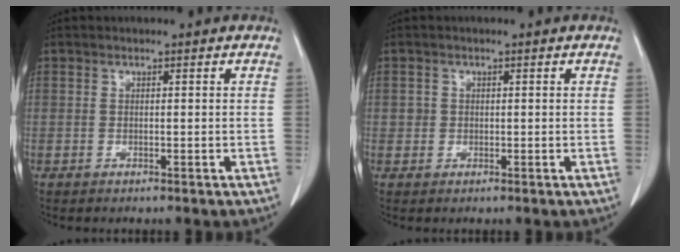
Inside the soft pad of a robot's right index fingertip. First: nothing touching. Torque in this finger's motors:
{"motor_torque": [-0.05, 0.03, 0.02, 0.00]}